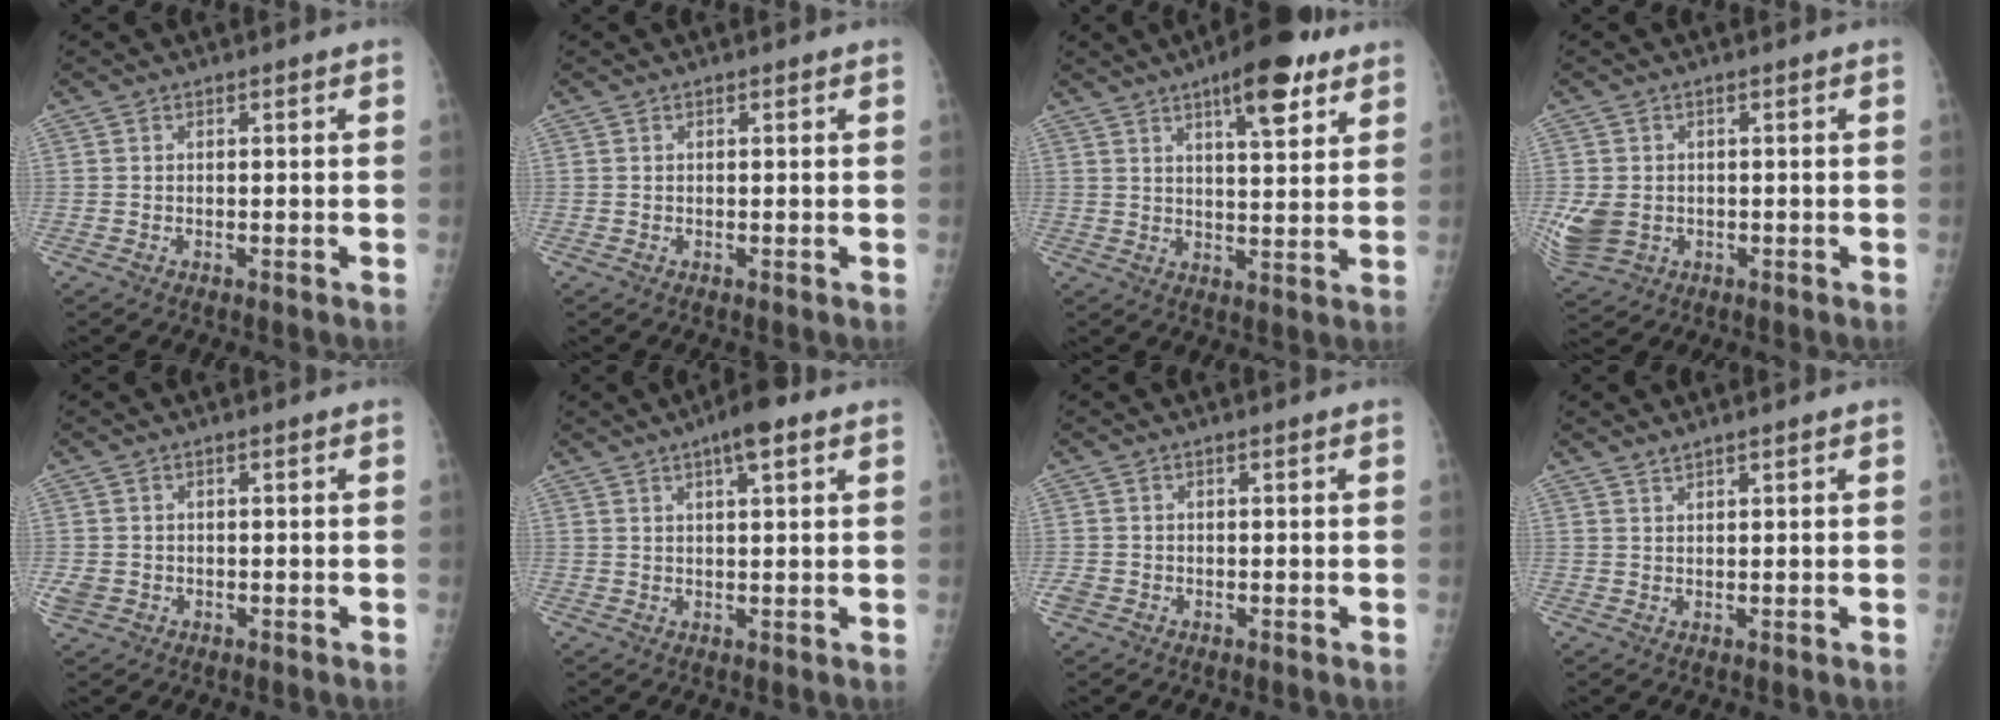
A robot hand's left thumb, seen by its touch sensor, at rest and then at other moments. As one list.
[{"total": 0.0}, {"total": 11.4, "force": [6.7, 3.5, 8.5], "torque": [-0.102, -0.029, 0.093]}, {"total": 7.3, "force": [-0.8, 5.7, 4.4], "torque": [-0.097, -0.006, -0.004]}, {"total": 2.6, "force": [-0.4, 2.2, 1.3], "torque": [-0.030, -0.001, -0.002]}, {"total": 6.0, "force": [3.3, 1.5, 4.7], "torque": [-0.070, -0.002, 0.048]}, {"total": 1.7, "force": [-0.5, 1.4, 0.8], "torque": [-0.015, 0.000, -0.009]}, {"total": 1.5, "force": [1.4, 0.1, 0.7], "torque": [-0.009, -0.004, 0.028]}]